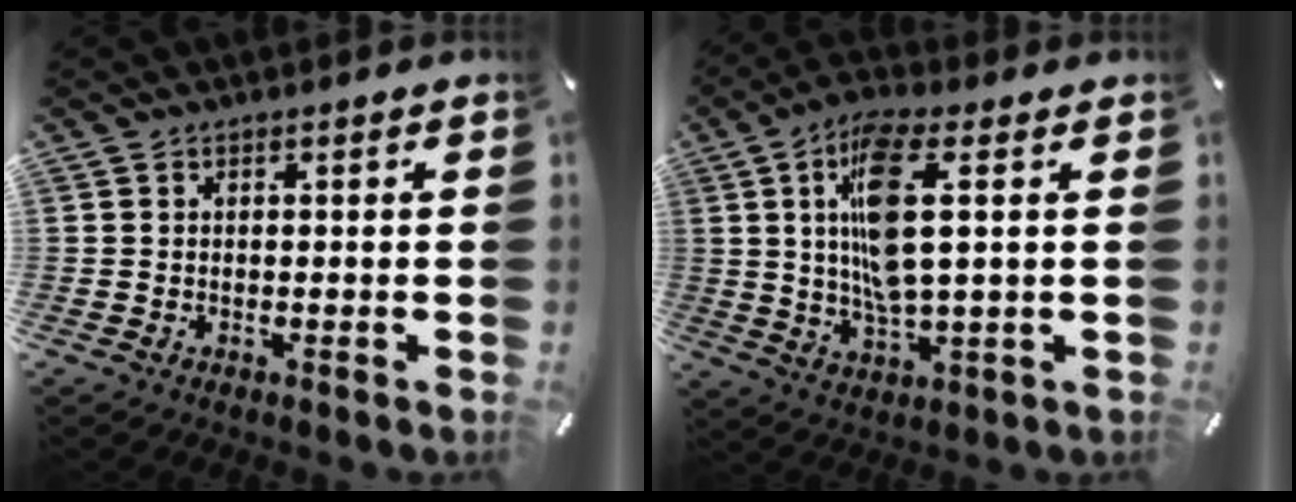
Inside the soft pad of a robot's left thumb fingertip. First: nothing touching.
{"total": 12.7, "force": [2.5, 3.7, 11.9], "torque": [-0.242, -0.008, 0.037]}